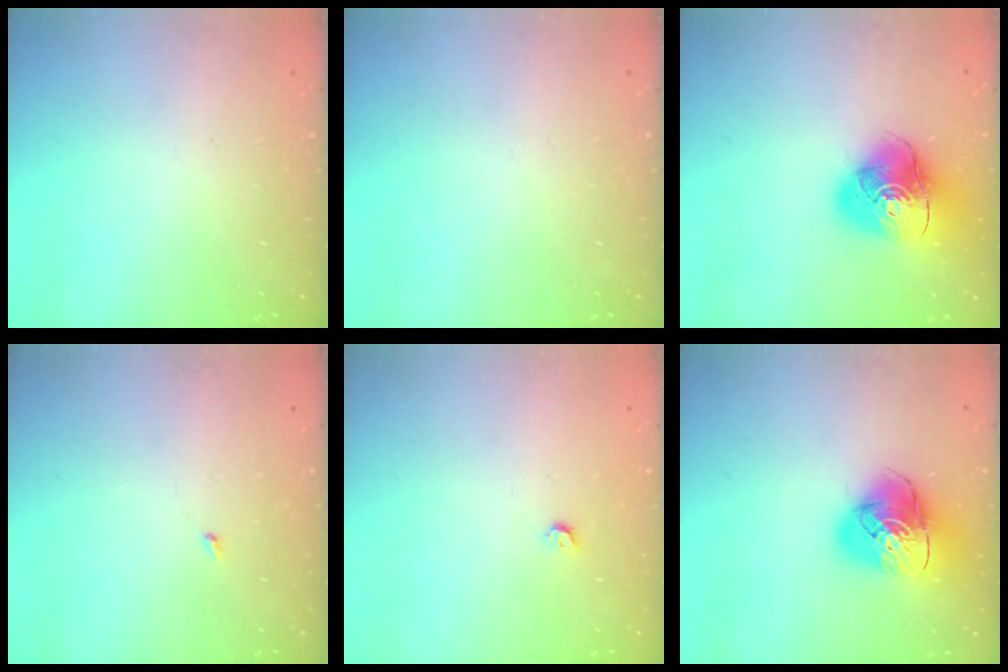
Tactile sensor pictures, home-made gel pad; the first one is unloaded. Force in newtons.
{"total": 0.0}
{"total": 15.7, "press": 15.5, "slide": 2.0}
{"total": 1.9, "press": 1.9, "slide": 0.3}
{"total": 3.4, "press": 3.4, "slide": 0.6}
{"total": 13.4, "press": 13.3, "slide": 1.7}